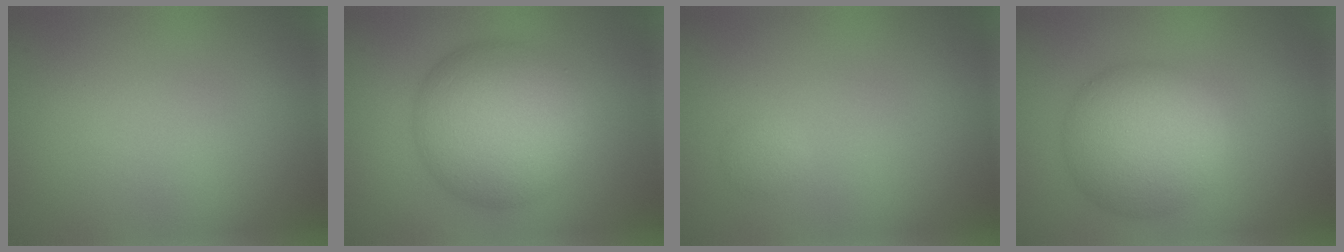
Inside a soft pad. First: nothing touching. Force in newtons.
{"total": 11.3, "press": 11.3, "slide": 0.4}
{"total": 0.7, "press": 0.7, "slide": 0.1}
{"total": 8.1, "press": 8.1, "slide": 0.3}